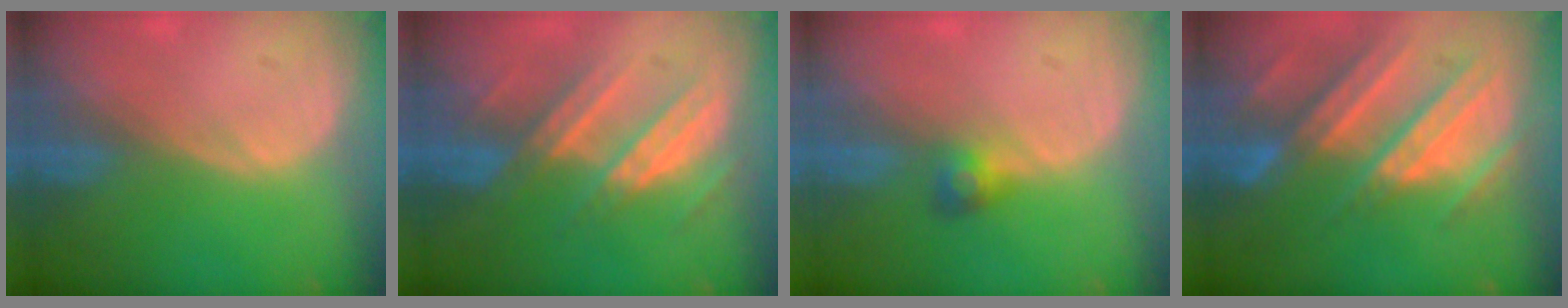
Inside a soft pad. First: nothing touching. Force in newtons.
{"total": 7.3, "press": 7.3, "slide": 1.0}
{"total": 2.6, "press": 2.5, "slide": 0.7}
{"total": 11.1, "press": 9.8, "slide": 5.2}